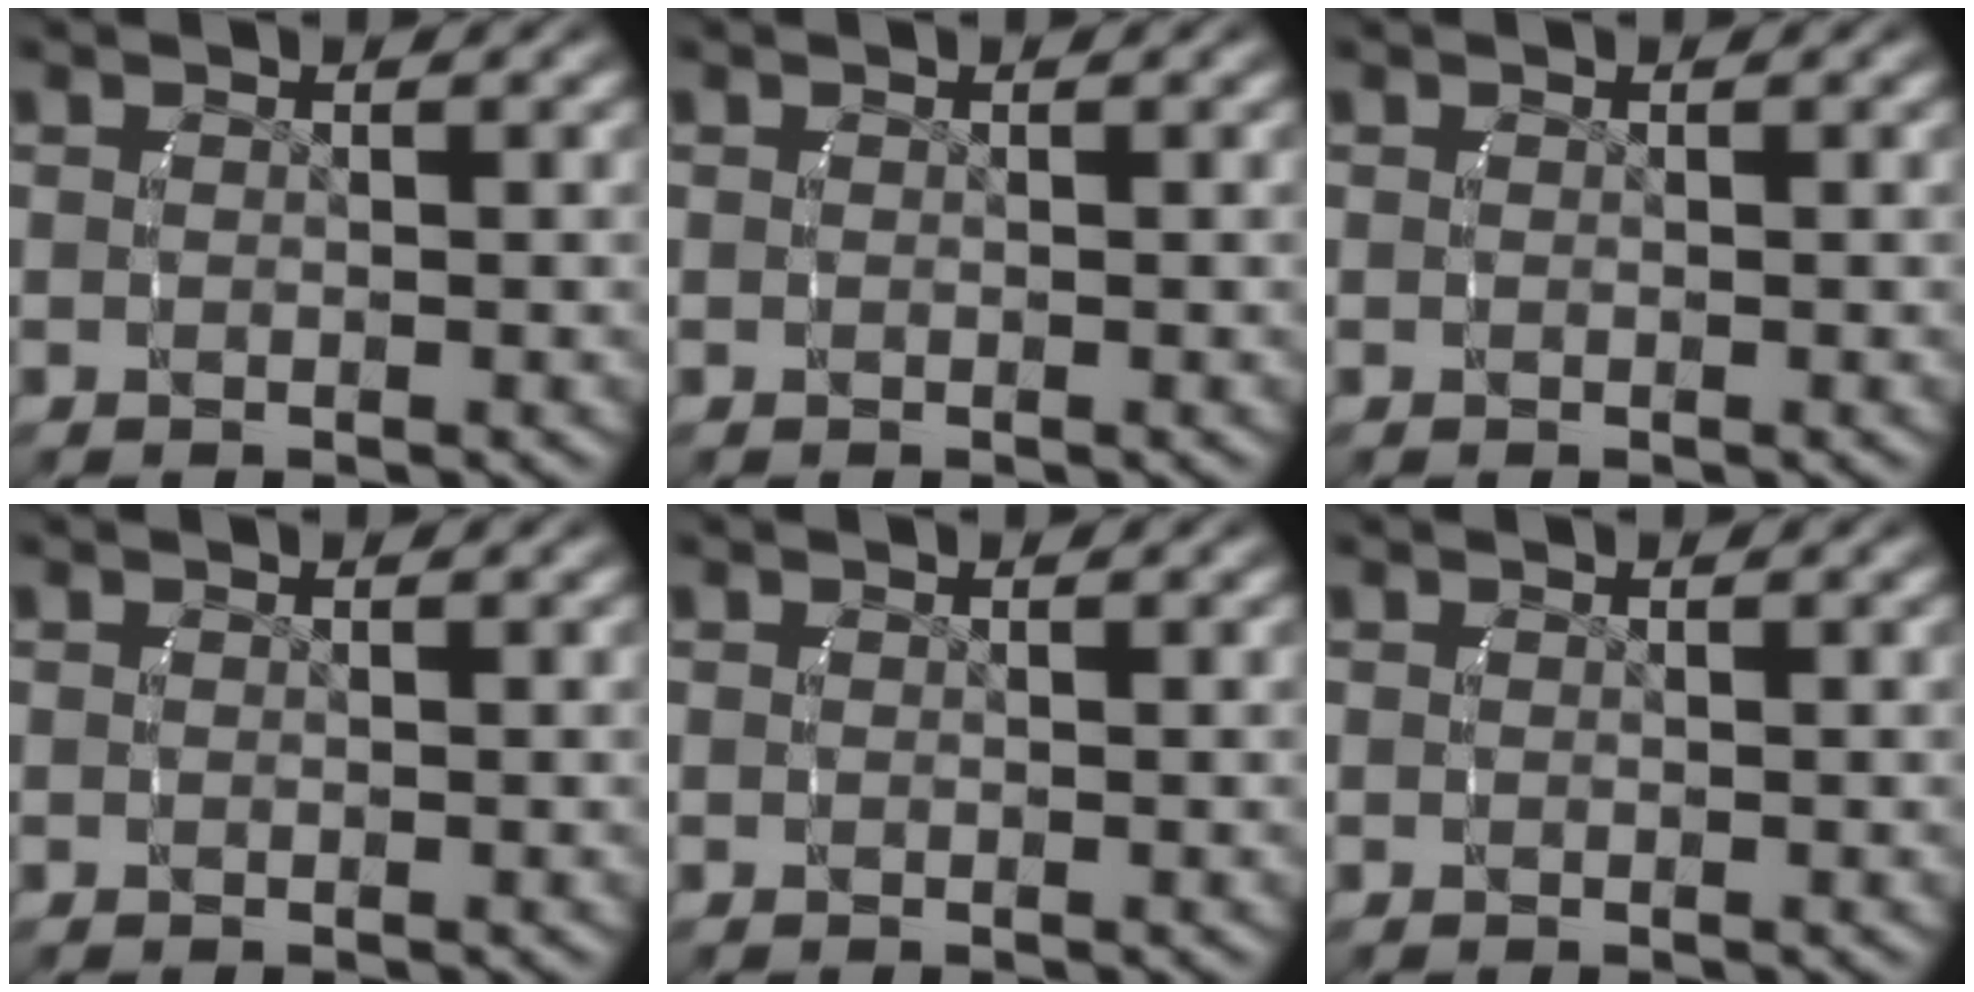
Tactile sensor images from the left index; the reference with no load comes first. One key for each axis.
{"total": 0.0}
{"total": 0.0}
{"total": 0.0}
{"total": 0.0}
{"total": 0.0}